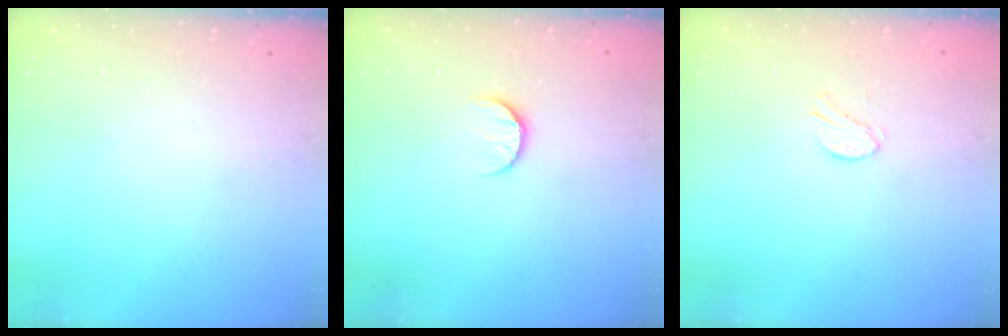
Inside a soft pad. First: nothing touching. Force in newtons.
{"total": 7.1, "press": 7.1, "slide": 0.7}
{"total": 5.7, "press": 5.7, "slide": 0.5}